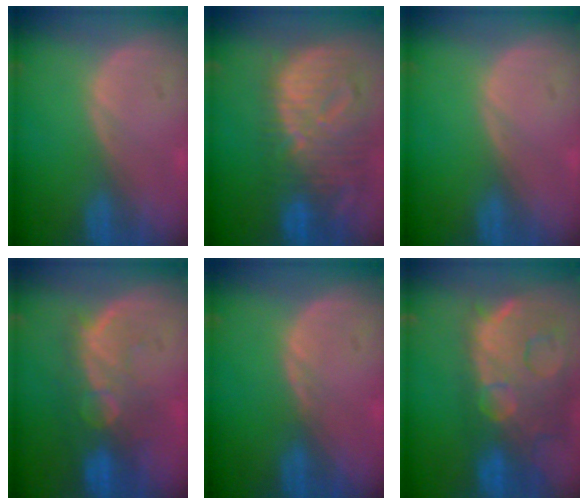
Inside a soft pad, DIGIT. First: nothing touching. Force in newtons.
{"total": 12.6, "press": 11.0, "slide": 6.2}
{"total": 0.0}
{"total": 9.9, "press": 8.4, "slide": 5.1}
{"total": 0.7, "press": 0.7, "slide": 0.2}
{"total": 14.8, "press": 12.1, "slide": 8.6}